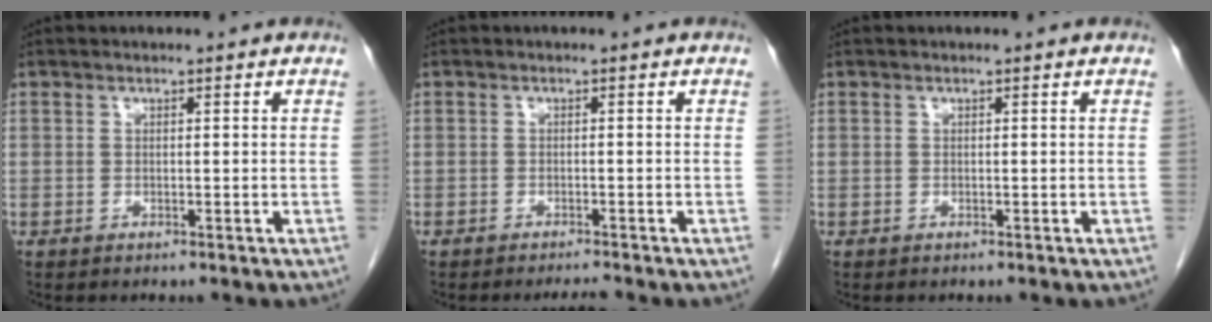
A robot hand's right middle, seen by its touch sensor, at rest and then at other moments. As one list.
[{"total": 1.5, "force": [-1.4, -0.3, 0.3], "torque": [-0.008, -0.006, -0.021]}, {"total": 0.0}]